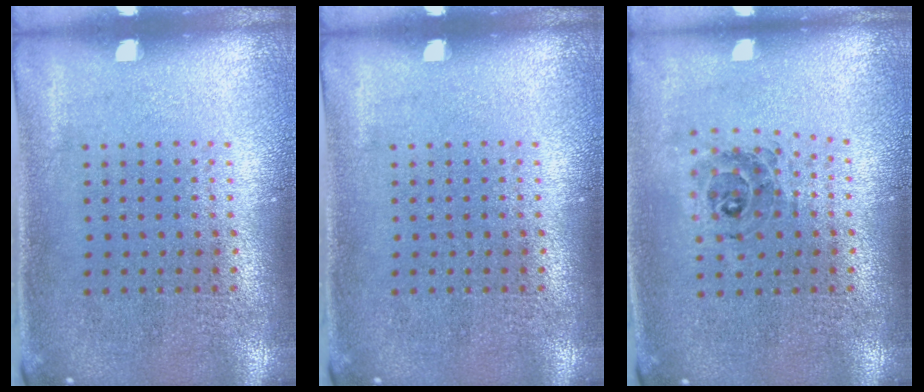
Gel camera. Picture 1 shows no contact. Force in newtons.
{"total": 0.0}
{"total": 0.5, "press": 0.5, "slide": 0.2}